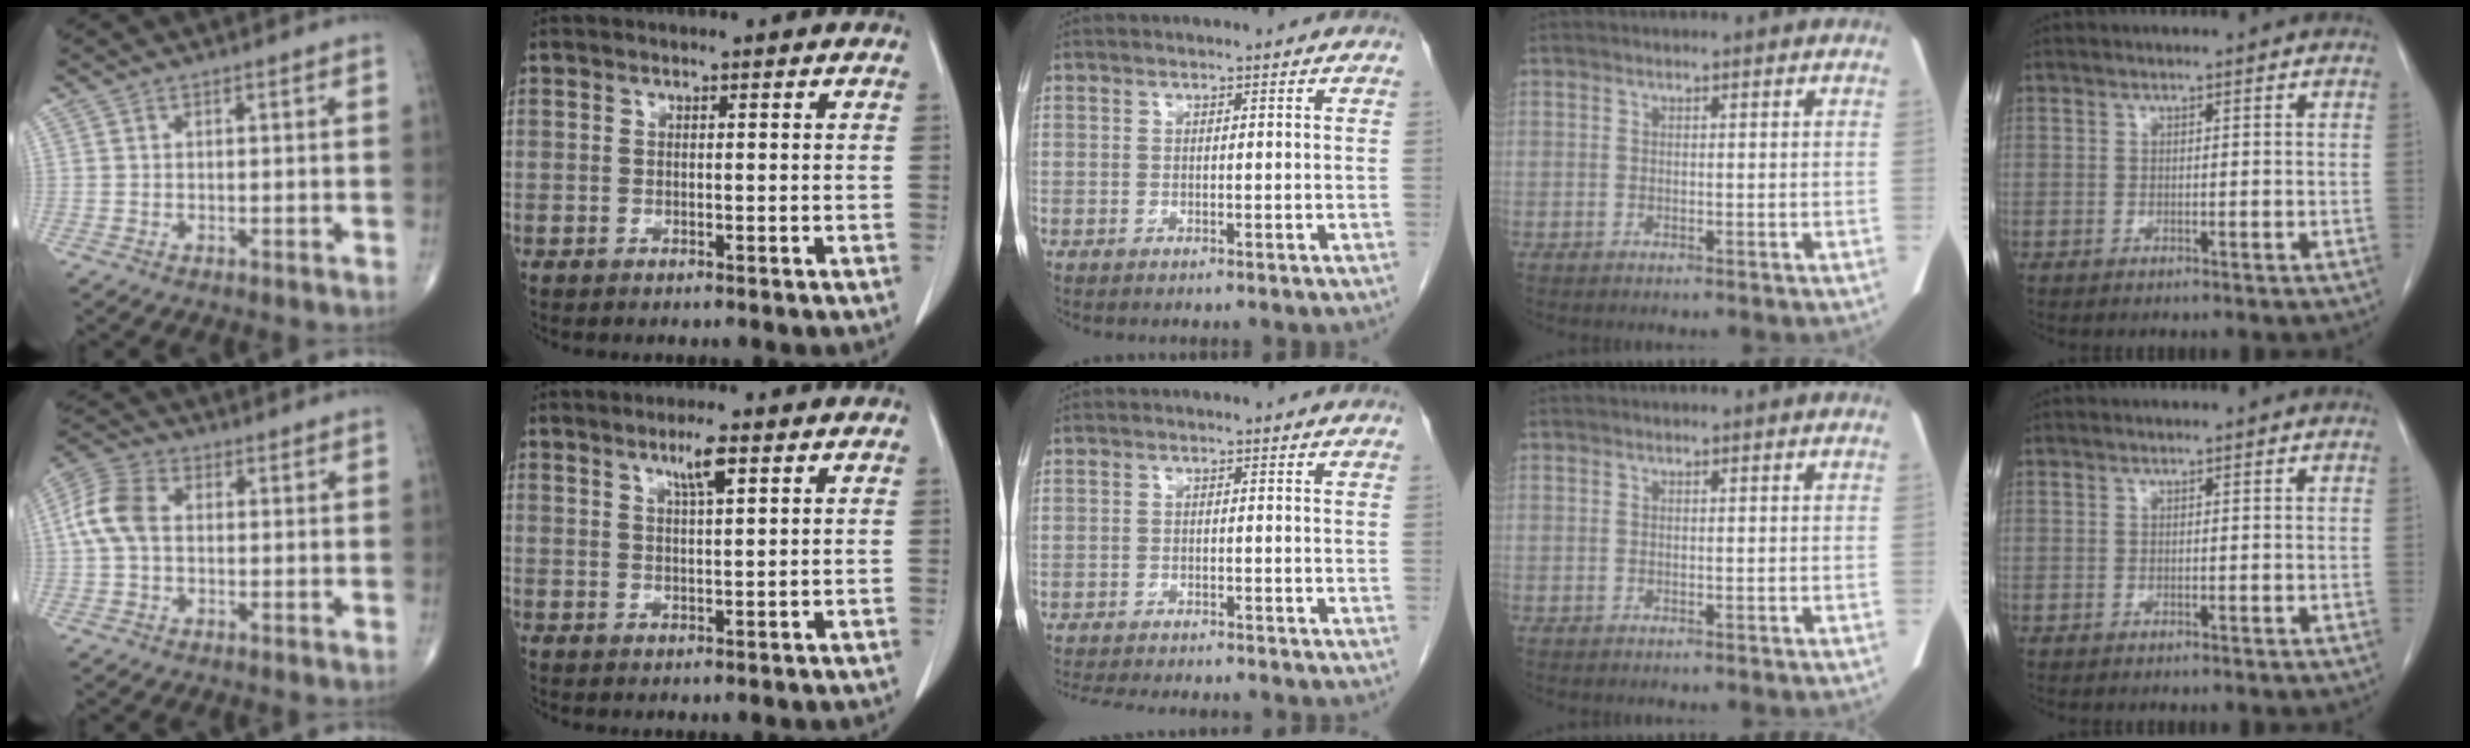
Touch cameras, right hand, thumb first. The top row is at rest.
{"thumb": {"total": 8.1, "force": [0.3, 5.5, 6.0], "torque": [-0.133, 0.025, -0.001]}, "index": {"total": 3.7, "force": [2.0, 0.1, 3.1], "torque": [-0.057, -0.001, 0.036]}, "middle": {"total": 10.8, "force": [-9.8, 1.8, 4.1], "torque": [-0.063, -0.010, -0.135]}}